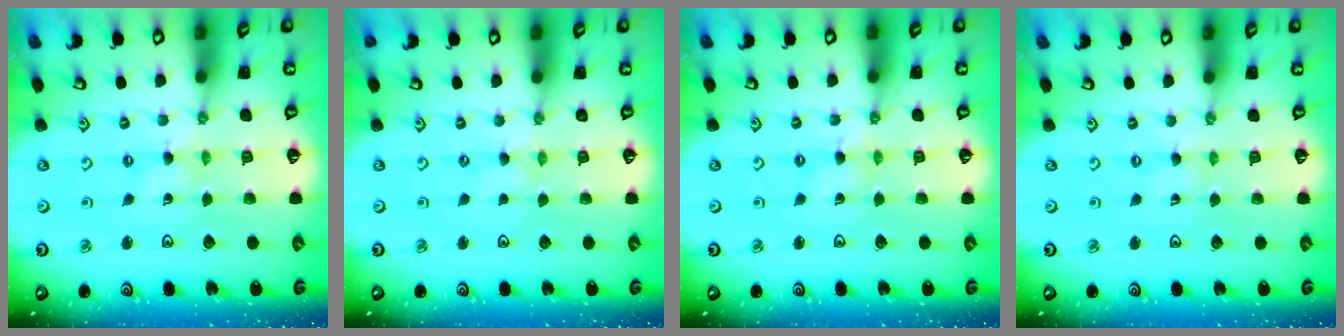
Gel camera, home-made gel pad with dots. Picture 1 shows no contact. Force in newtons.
{"total": 0.0}
{"total": 0.9, "press": 0.9, "slide": 0.2}
{"total": 0.0}